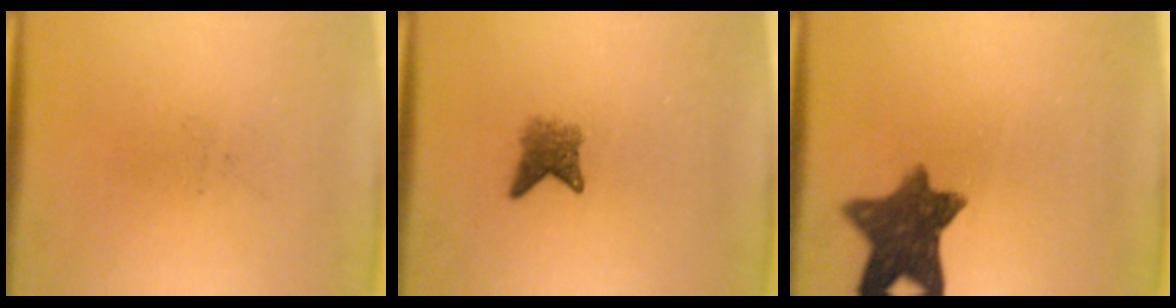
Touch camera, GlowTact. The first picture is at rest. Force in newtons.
{"total": 2.8}
{"total": 10.1}